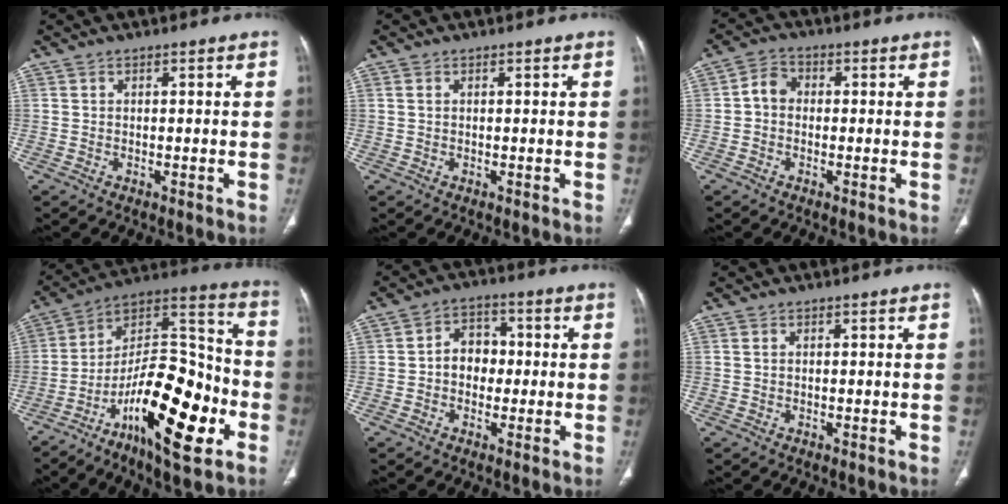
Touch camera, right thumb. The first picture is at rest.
{"total": 0.8, "force": [0.2, 0.6, 0.6], "torque": [-0.016, 0.003, 0.005]}
{"total": 3.9, "force": [-0.3, 3.2, 2.2], "torque": [-0.029, 0.012, -0.016]}
{"total": 24.0, "force": [-9.8, 8.8, 20.0], "torque": [-0.308, 0.063, -0.158]}
{"total": 6.3, "force": [-0.4, 5.1, 3.7], "torque": [-0.028, 0.020, -0.016]}
{"total": 0.6, "force": [0.1, 0.4, 0.4], "torque": [-0.011, 0.002, 0.003]}